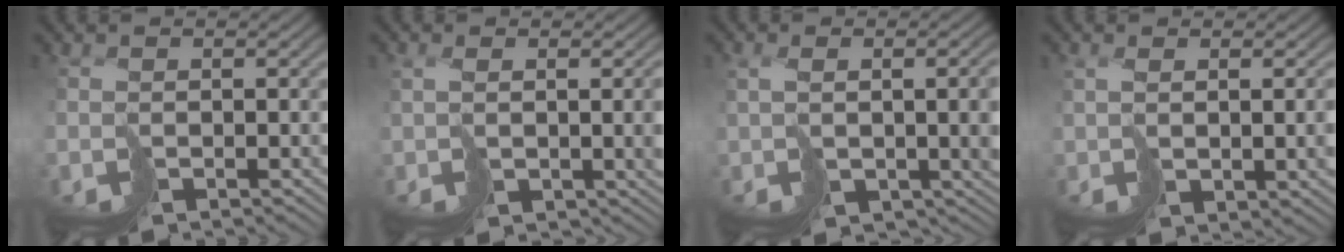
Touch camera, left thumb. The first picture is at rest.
{"total": 4.4, "force": [0.8, 2.0, 3.9], "torque": [-0.076, -0.011, 0.032]}
{"total": 6.9, "force": [0.2, 3.7, 5.9], "torque": [-0.118, -0.021, 0.037]}
{"total": 5.4, "force": [0.7, 2.4, 4.8], "torque": [-0.093, -0.016, 0.037]}